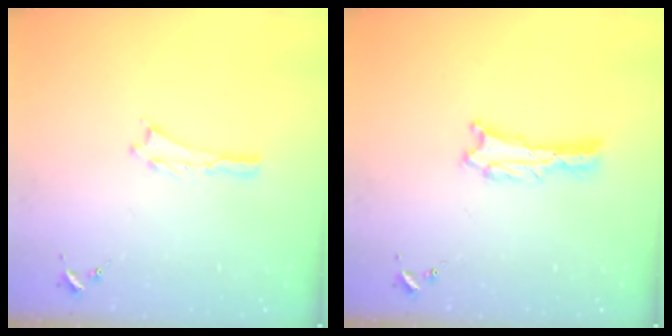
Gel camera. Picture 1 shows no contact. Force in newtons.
{"total": 0.9, "press": 0.9, "slide": 0.1}